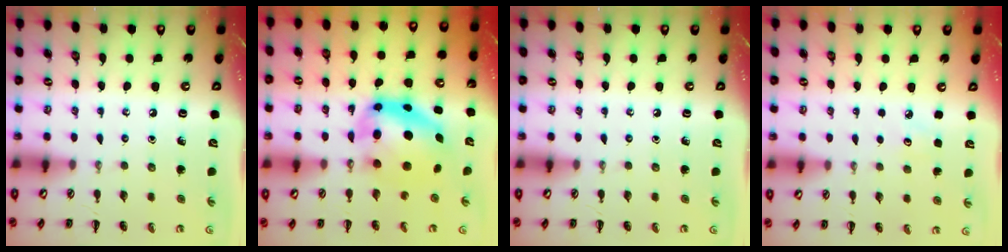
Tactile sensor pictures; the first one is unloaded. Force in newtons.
{"total": 7.9, "press": 7.7, "slide": 1.7}
{"total": 0.0}
{"total": 2.8, "press": 2.7, "slide": 0.8}